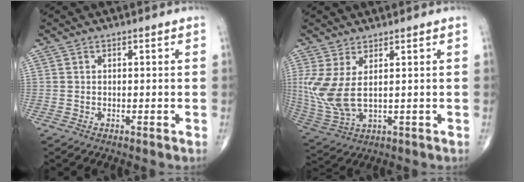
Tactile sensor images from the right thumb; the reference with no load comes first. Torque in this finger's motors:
{"motor_torque": [-0.76, 1.16, 0.92, 0.25, 0.27]}